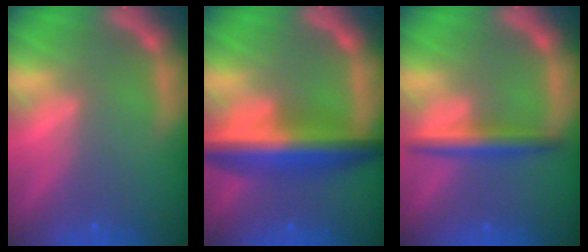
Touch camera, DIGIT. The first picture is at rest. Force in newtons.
{"total": 8.0}
{"total": 3.5}